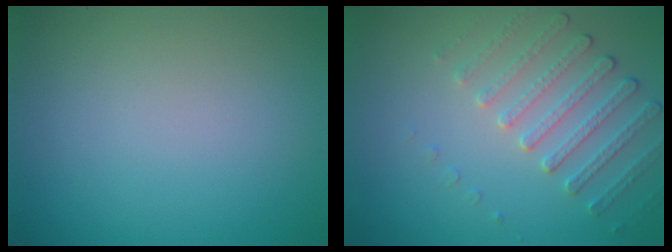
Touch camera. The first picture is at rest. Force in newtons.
{"total": 2.5, "press": 2.2, "slide": 1.3}